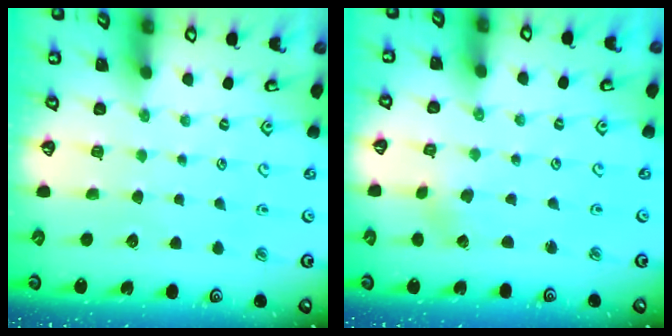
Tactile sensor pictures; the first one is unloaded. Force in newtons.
{"total": 0.0}